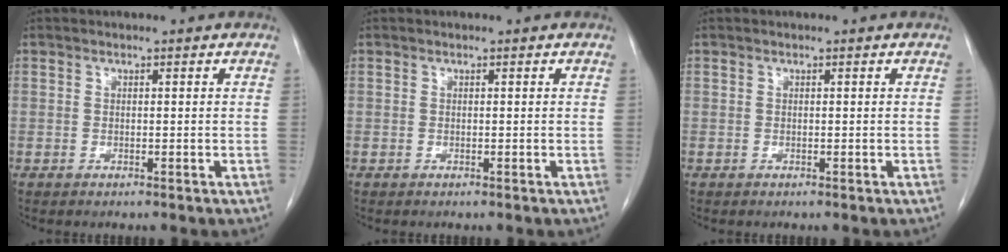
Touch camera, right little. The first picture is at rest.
{"total": 0.0}
{"total": 0.0}